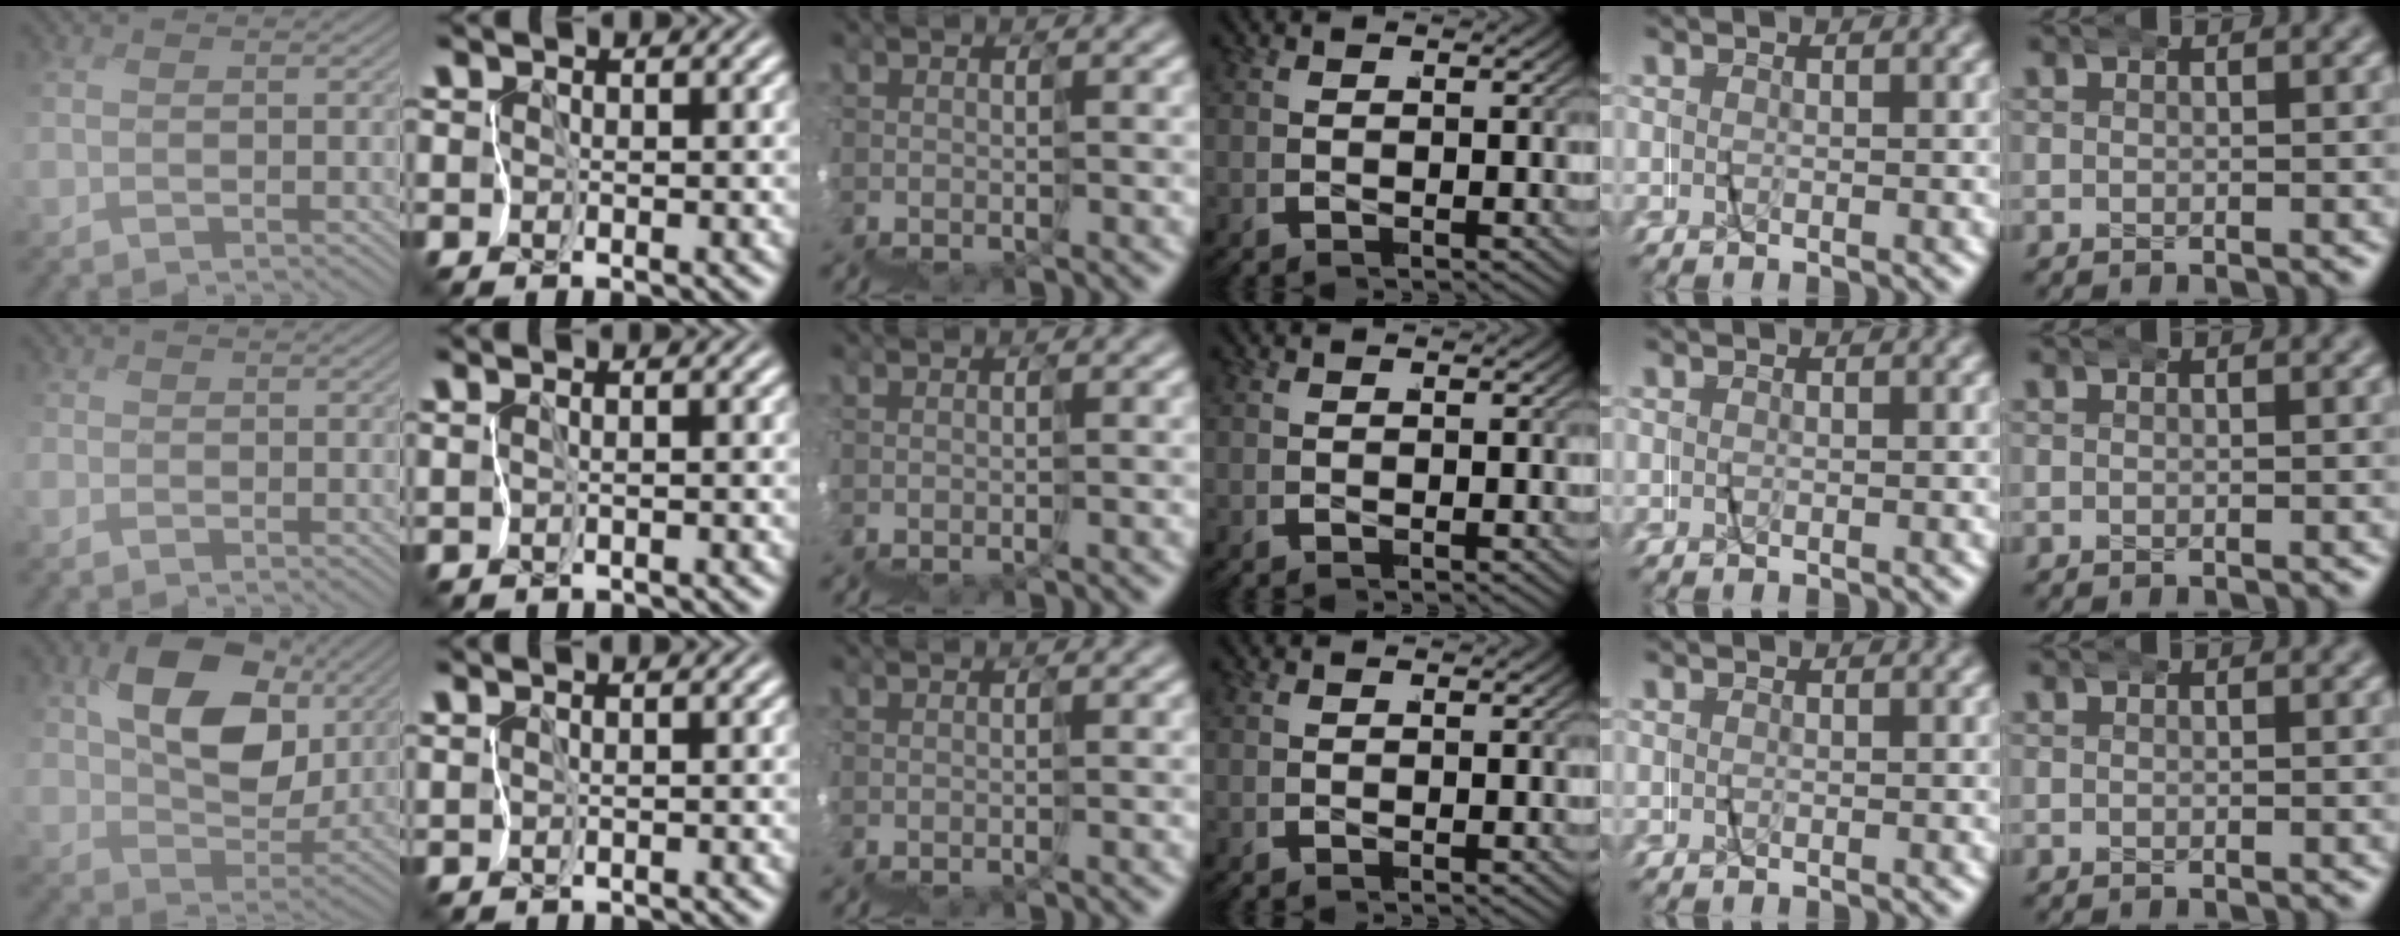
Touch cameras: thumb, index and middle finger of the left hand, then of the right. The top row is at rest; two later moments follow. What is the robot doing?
{"motion": "wrap", "object": "napkin"}